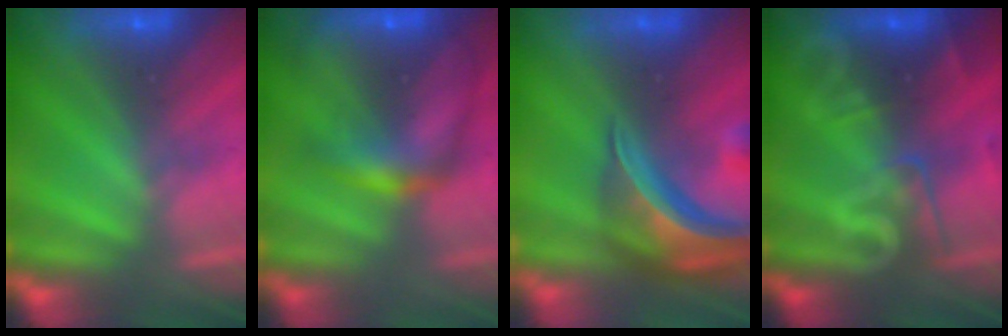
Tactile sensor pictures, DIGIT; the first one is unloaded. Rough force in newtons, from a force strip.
{"total": 7.7}
{"total": 8.5}
{"total": 2.7}